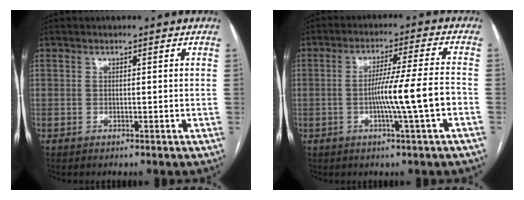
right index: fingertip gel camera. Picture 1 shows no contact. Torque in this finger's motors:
{"motor_torque": [1.15, 0.10, 0.24, 0.08]}